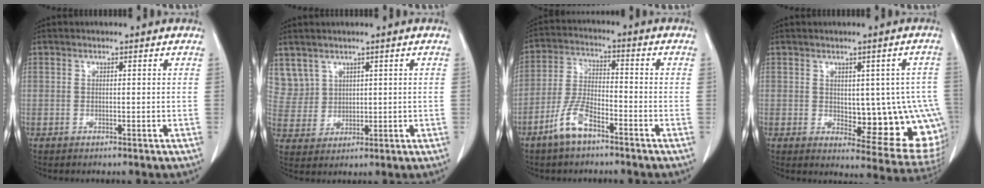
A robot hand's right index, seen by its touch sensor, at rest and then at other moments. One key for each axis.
{"total": 5.8, "fx": 3.5, "fy": 4.7, "fz": 0.0, "tx": -0.003, "ty": 0.010, "tz": 0.083}
{"total": 7.5, "fx": -4.8, "fy": 2.3, "fz": 5.2, "tx": -0.118, "ty": 0.000, "tz": -0.096}
{"total": 13.8, "fx": -1.3, "fy": 5.7, "fz": 12.5, "tx": -0.107, "ty": 0.009, "tz": 0.003}